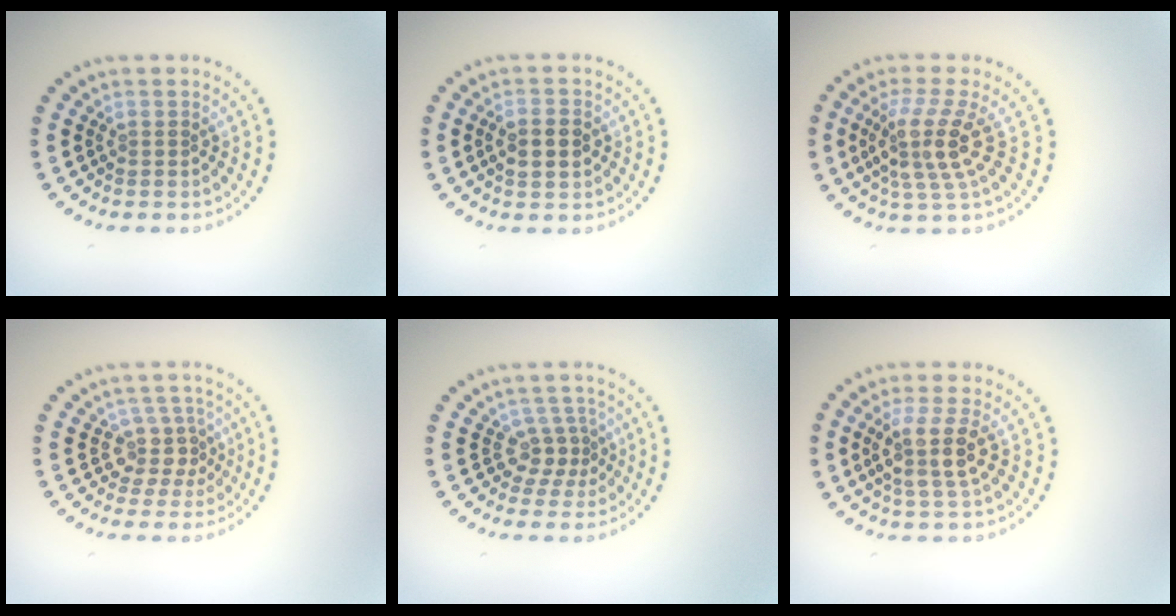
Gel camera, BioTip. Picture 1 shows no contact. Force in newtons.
{"total": 2.6, "press": 2.6, "slide": 0.1}
{"total": 4.2, "press": 3.1, "slide": 2.7}
{"total": 2.8, "press": 2.1, "slide": 1.8}
{"total": 2.6, "press": 1.8, "slide": 1.9}
{"total": 3.3, "press": 2.7, "slide": 1.9}